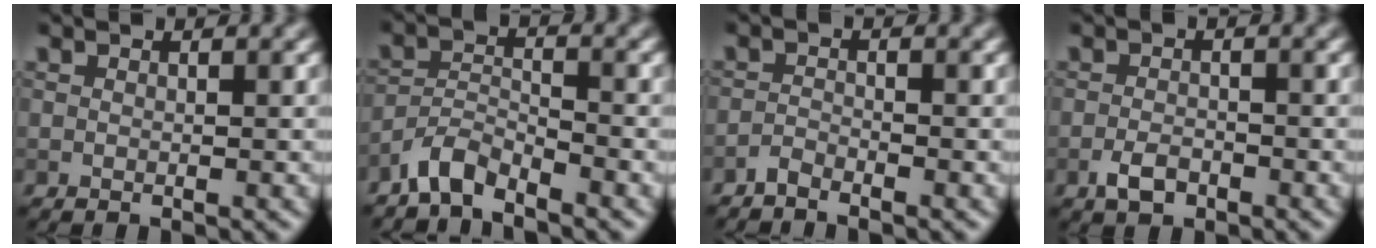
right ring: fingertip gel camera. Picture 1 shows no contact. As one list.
[{"total": 3.1, "force": [-2.8, 0.7, 1.1], "torque": [-0.022, 0.007, -0.064]}, {"total": 1.2, "force": [-1.1, 0.2, 0.3], "torque": [-0.005, 0.003, -0.026]}, {"total": 2.1, "force": [-1.3, 1.0, 1.3], "torque": [-0.023, 0.002, -0.026]}]